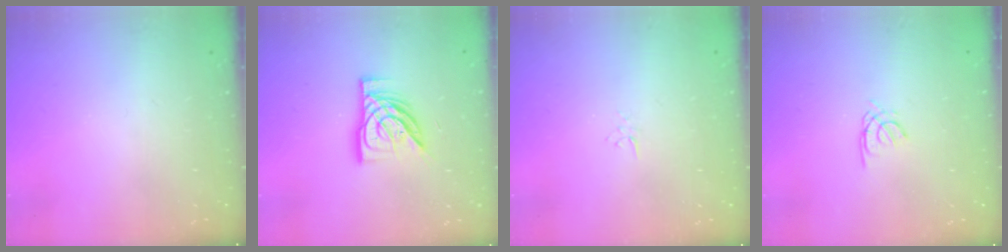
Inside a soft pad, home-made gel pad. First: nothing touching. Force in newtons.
{"total": 13.3, "press": 13.2, "slide": 1.2}
{"total": 2.6, "press": 2.6, "slide": 0.3}
{"total": 1.5, "press": 1.4, "slide": 0.4}